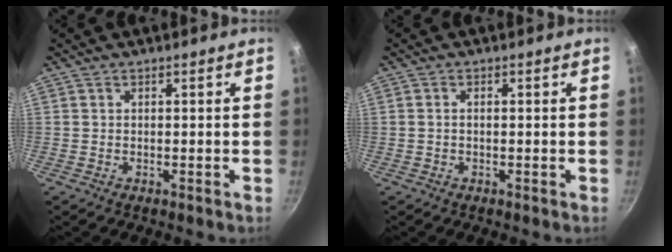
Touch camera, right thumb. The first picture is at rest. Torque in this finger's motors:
{"motor_torque": [0.17, -0.53, -0.29, 0.17, -0.03]}